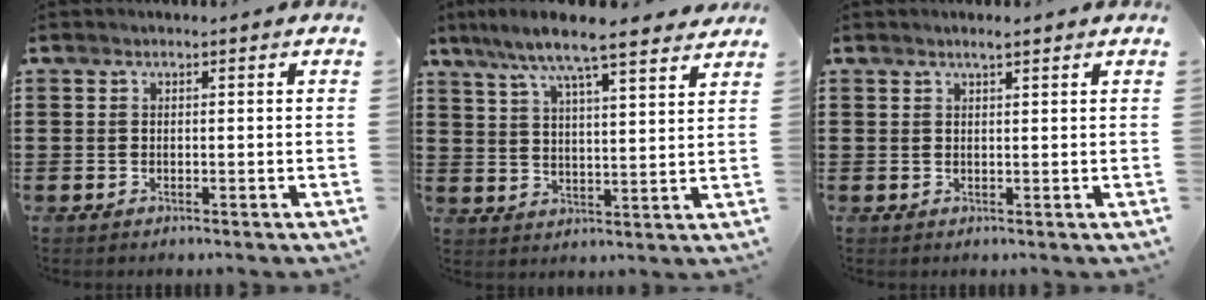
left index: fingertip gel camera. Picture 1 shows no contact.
{"total": 7.9, "force": [6.9, 0.6, 3.9], "torque": [-0.102, -0.030, 0.117]}
{"total": 1.5, "force": [1.2, 0.1, 0.9], "torque": [-0.019, 0.001, 0.021]}